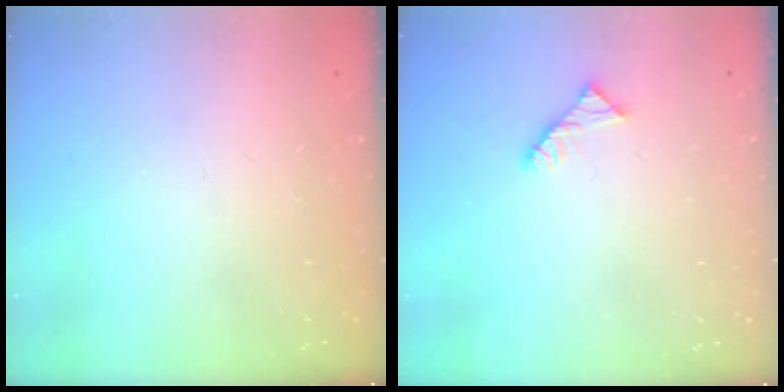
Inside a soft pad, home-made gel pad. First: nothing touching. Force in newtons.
{"total": 3.0, "press": 3.0, "slide": 0.4}